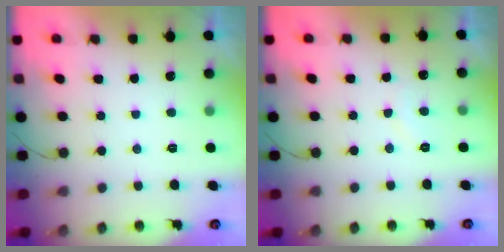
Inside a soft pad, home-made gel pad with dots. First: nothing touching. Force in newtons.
{"total": 4.8, "press": 4.8, "slide": 0.3}